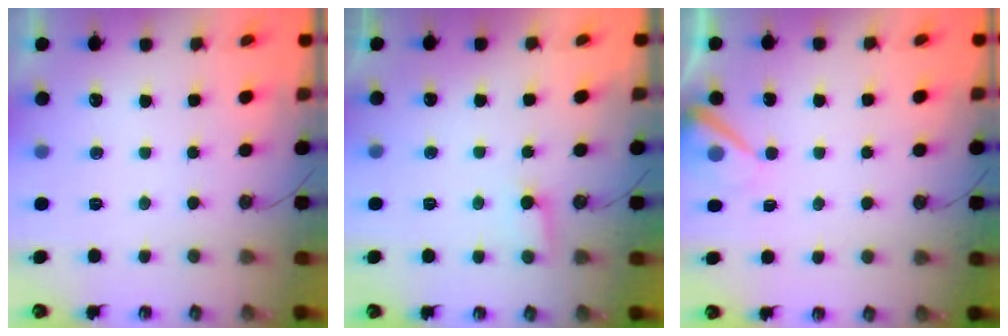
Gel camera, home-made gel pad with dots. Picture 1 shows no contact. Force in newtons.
{"total": 4.6, "press": 4.6, "slide": 0.4}
{"total": 5.7, "press": 5.6, "slide": 1.1}